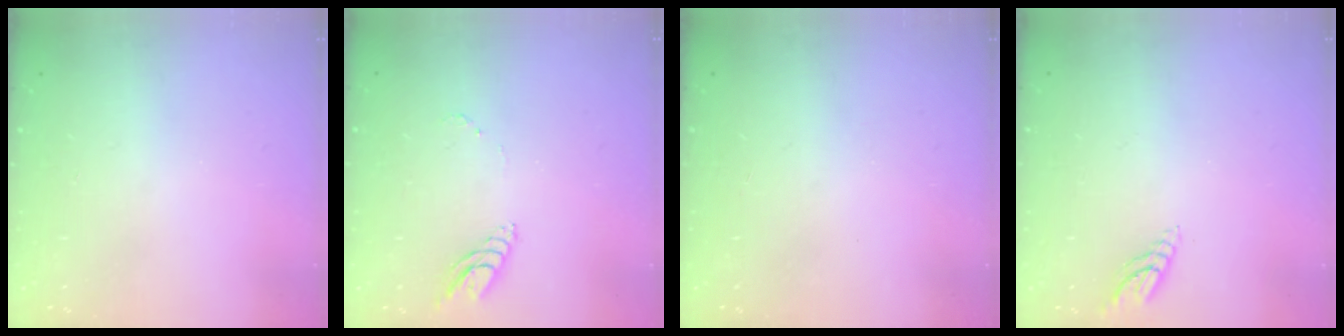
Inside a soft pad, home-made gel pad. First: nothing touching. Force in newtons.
{"total": 6.2, "press": 6.2, "slide": 0.5}
{"total": 0.0}
{"total": 5.0, "press": 5.0, "slide": 0.5}